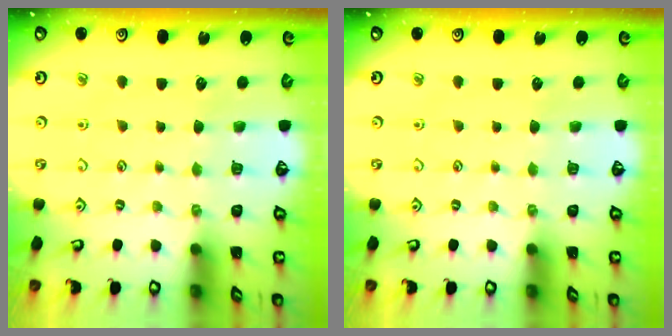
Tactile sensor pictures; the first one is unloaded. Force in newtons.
{"total": 0.0}